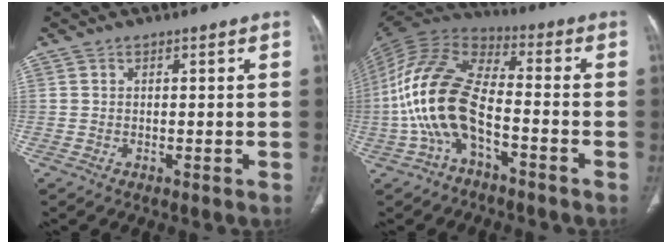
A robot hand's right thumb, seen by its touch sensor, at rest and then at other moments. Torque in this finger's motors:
{"motor_torque": [1.22, 1.08, 2.32, -0.44, 0.83]}